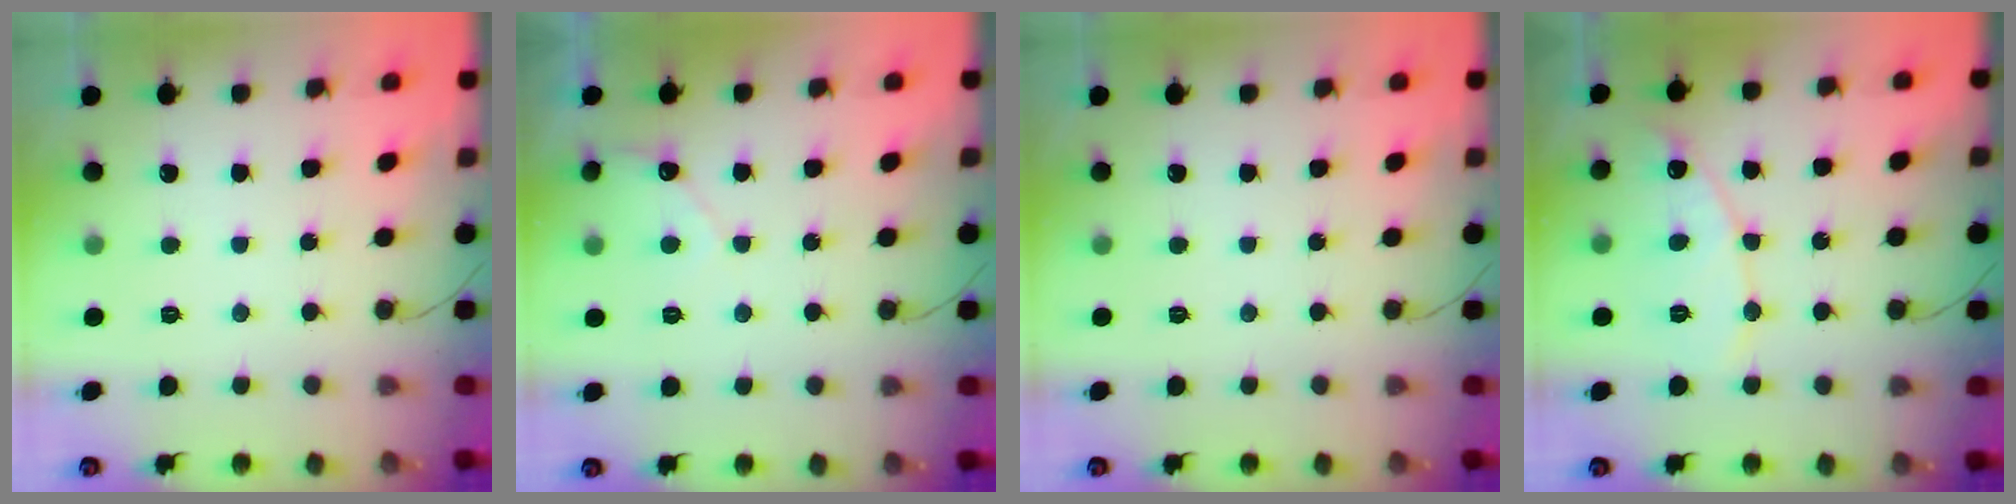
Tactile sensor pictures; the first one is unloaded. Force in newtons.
{"total": 5.3, "press": 5.3, "slide": 0.4}
{"total": 0.0}
{"total": 8.7, "press": 8.7, "slide": 0.9}